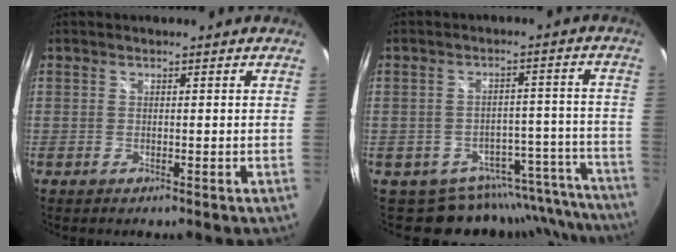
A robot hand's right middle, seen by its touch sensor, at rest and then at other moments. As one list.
[{"total": 15.4, "force": [-14.2, 5.6, 2.0], "torque": [-0.005, 0.051, -0.171]}]